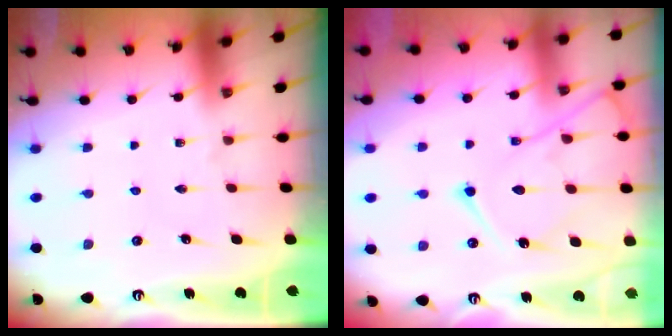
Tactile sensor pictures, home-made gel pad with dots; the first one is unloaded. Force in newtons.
{"total": 15.2, "press": 15.1, "slide": 1.7}